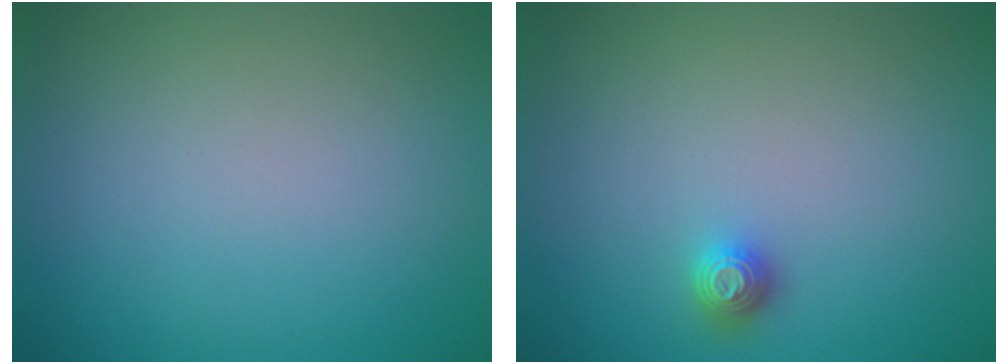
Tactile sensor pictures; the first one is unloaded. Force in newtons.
{"total": 1.4, "press": 1.2, "slide": 0.5}